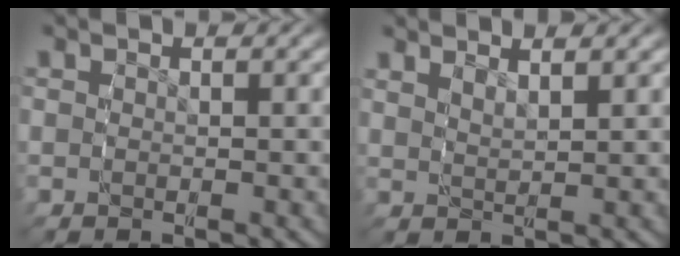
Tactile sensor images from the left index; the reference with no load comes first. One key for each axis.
{"total": 1.9, "fx": 1.7, "fy": -0.4, "fz": 0.8, "tx": -0.013, "ty": -0.006, "tz": 0.039}